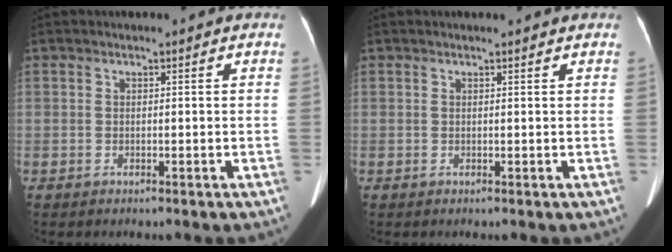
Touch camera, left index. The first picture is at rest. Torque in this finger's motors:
{"motor_torque": [-0.30, 0.26, -0.45, -0.05]}